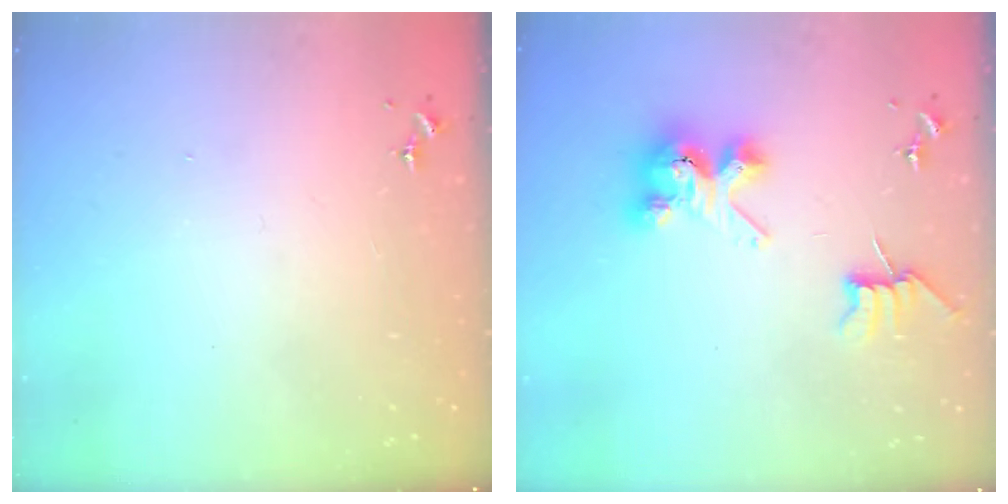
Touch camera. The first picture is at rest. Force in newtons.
{"total": 8.1, "press": 8.1, "slide": 0.9}